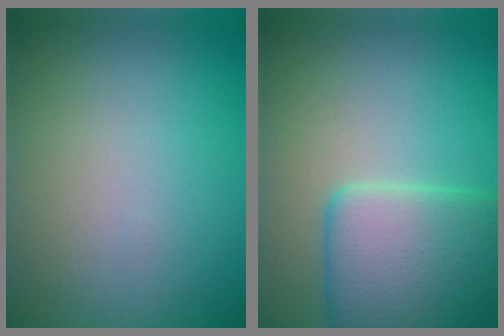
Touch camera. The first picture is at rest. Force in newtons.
{"total": 6.2, "press": 6.2, "slide": 0.2}